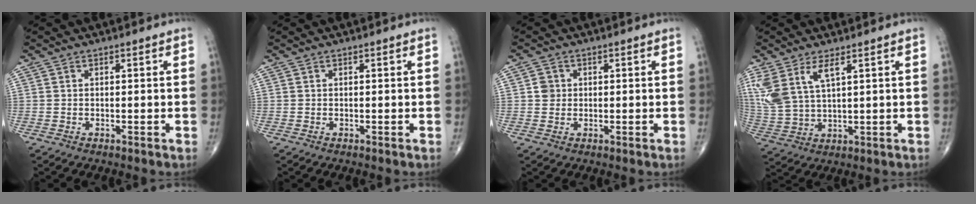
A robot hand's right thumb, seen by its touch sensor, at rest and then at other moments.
{"total": 0.0}
{"total": 2.2, "force": [0.3, 2.1, 0.7], "torque": [0.001, 0.003, 0.003]}
{"total": 10.0, "force": [4.8, 4.1, 7.7], "torque": [-0.182, -0.013, 0.110]}